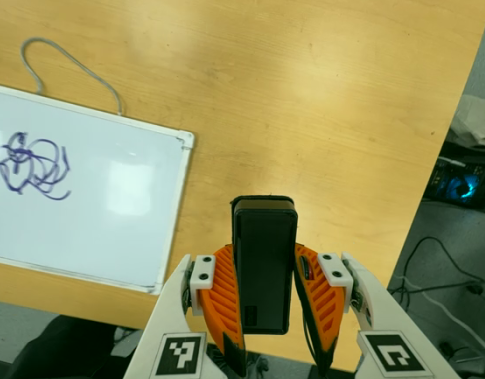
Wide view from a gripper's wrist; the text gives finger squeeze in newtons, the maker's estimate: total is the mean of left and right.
{"total": 5.5, "left": 3.6, "right": 7.4}